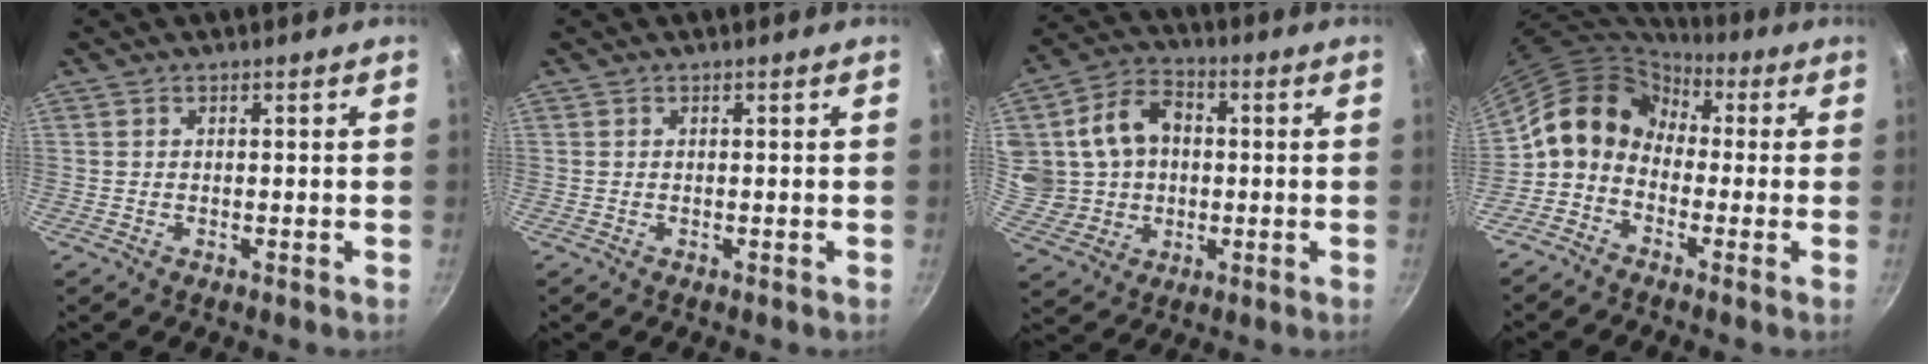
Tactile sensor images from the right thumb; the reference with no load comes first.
{"total": 0.0}
{"total": 14.6, "force": [2.0, 12.0, 8.1], "torque": [-0.143, 0.017, 0.043]}
{"total": 10.5, "force": [-0.2, 8.7, 5.9], "torque": [-0.073, 0.039, -0.031]}